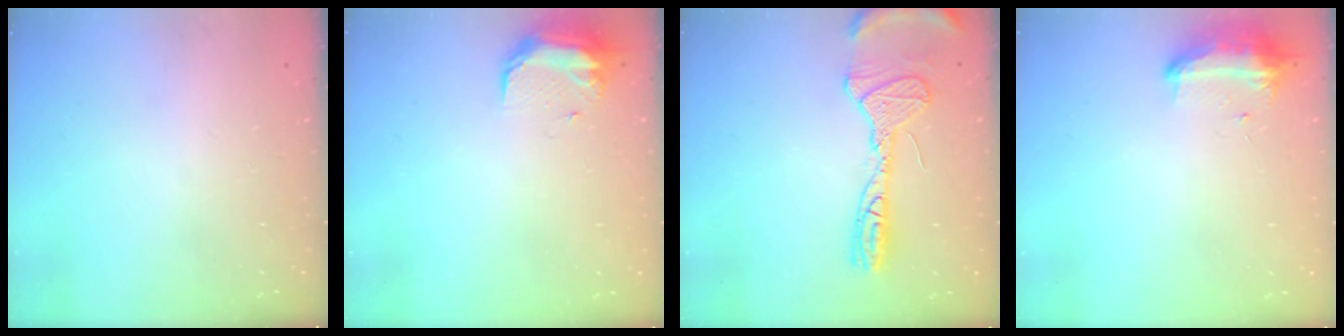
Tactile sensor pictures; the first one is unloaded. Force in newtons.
{"total": 8.7, "press": 8.5, "slide": 1.4}
{"total": 14.6, "press": 14.4, "slide": 2.2}
{"total": 9.5, "press": 9.5, "slide": 0.6}